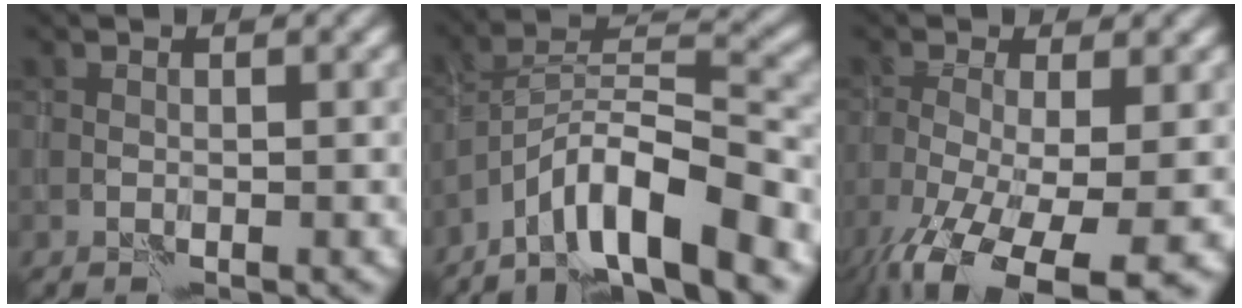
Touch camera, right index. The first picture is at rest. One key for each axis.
{"total": 10.1, "fx": -6.5, "fy": 2.8, "fz": 7.3, "tx": -0.114, "ty": 0.020, "tz": -0.123}
{"total": 11.0, "fx": -6.3, "fy": 3.7, "fz": 8.3, "tx": -0.162, "ty": -0.046, "tz": -0.098}